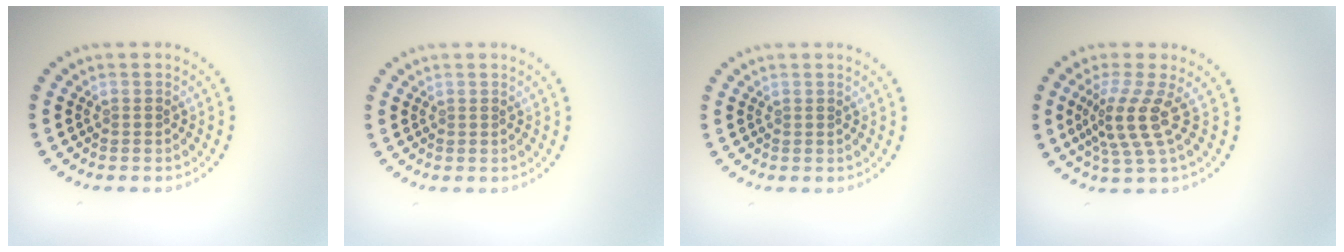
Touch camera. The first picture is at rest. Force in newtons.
{"total": 0.0}
{"total": 0.0}
{"total": 3.8, "press": 2.9, "slide": 2.6}